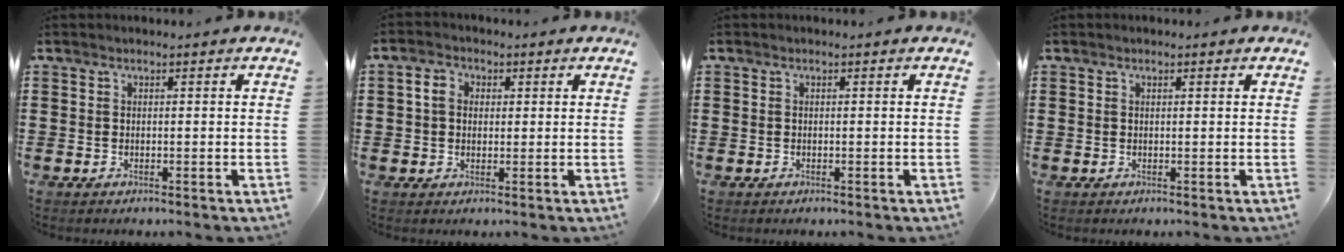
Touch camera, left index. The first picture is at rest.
{"total": 3.2, "force": [0.6, 2.7, 1.6], "torque": [-0.042, 0.013, 0.007]}
{"total": 0.0}
{"total": 0.5, "force": [0.3, 0.3, 0.3], "torque": [-0.007, 0.003, 0.006]}